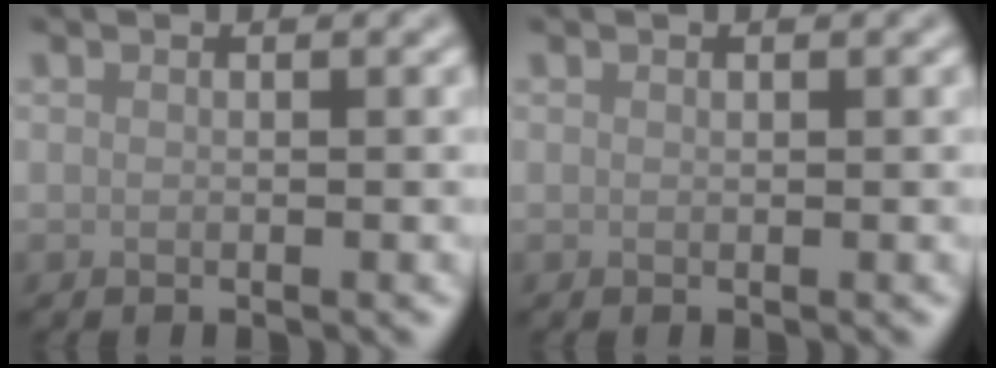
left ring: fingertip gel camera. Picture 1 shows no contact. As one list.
[{"total": 0.0}]